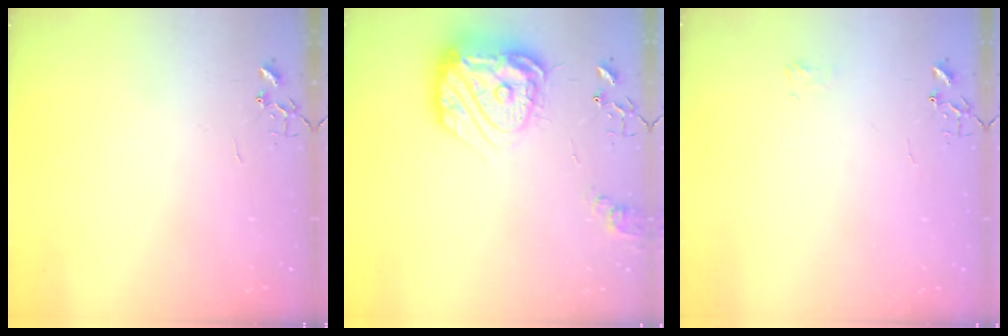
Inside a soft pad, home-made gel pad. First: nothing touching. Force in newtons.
{"total": 19.8, "press": 19.7, "slide": 2.0}
{"total": 5.1, "press": 5.1, "slide": 0.6}